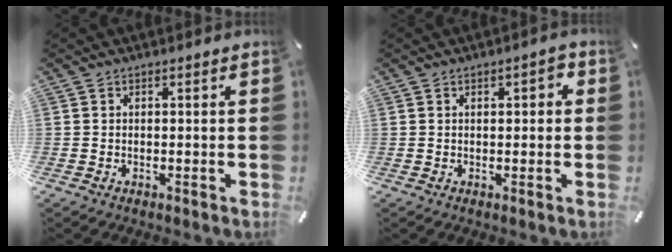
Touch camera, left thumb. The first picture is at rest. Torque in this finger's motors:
{"motor_torque": [0.07, -0.01, 0.09, 0.29, 0.07]}